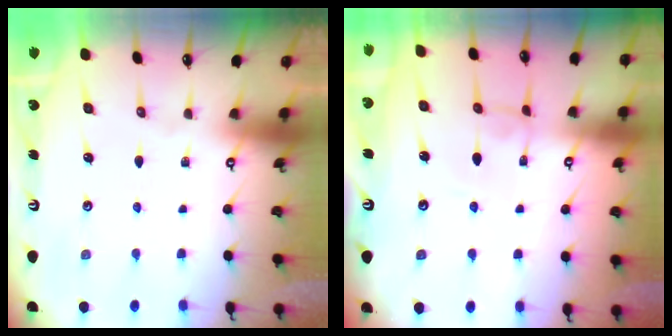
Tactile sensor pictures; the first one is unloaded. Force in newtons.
{"total": 1.9, "press": 1.9, "slide": 0.2}